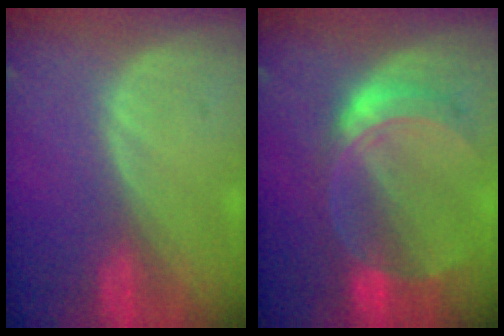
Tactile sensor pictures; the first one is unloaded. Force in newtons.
{"total": 7.6, "press": 6.6, "slide": 3.7}